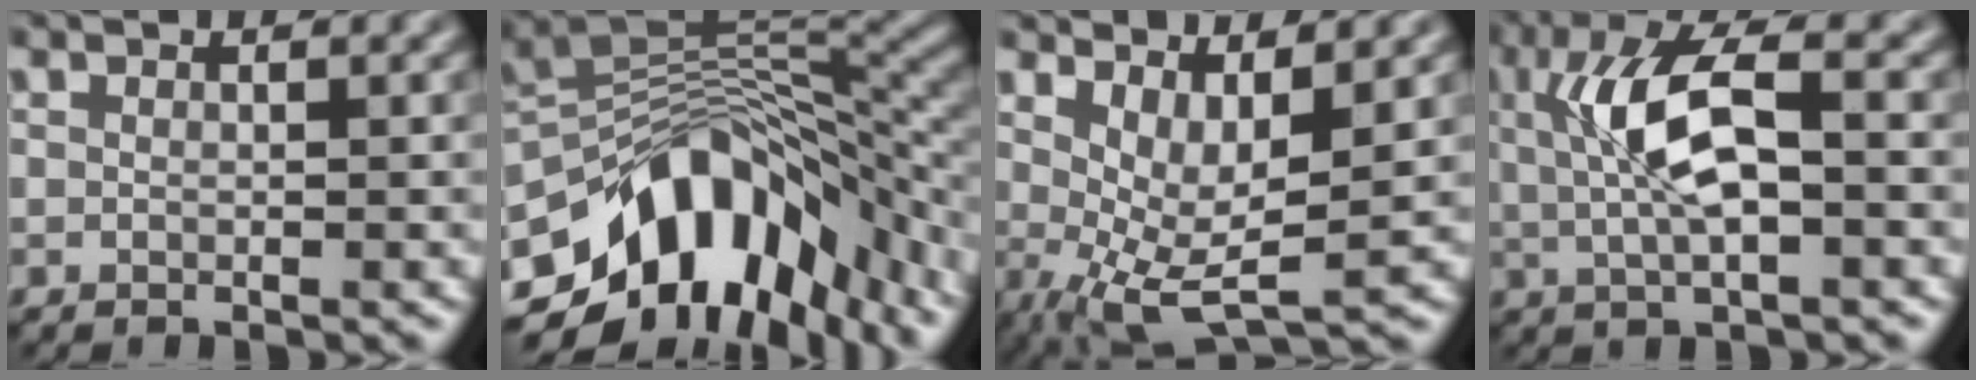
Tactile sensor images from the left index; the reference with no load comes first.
{"total": 13.6, "force": [-7.5, 7.4, 8.5], "torque": [-0.136, 0.006, -0.121]}
{"total": 6.0, "force": [0.8, 2.2, 5.5], "torque": [-0.096, -0.006, 0.028]}
{"total": 6.3, "force": [0.2, 1.9, 6.0], "torque": [-0.117, 0.011, 0.006]}